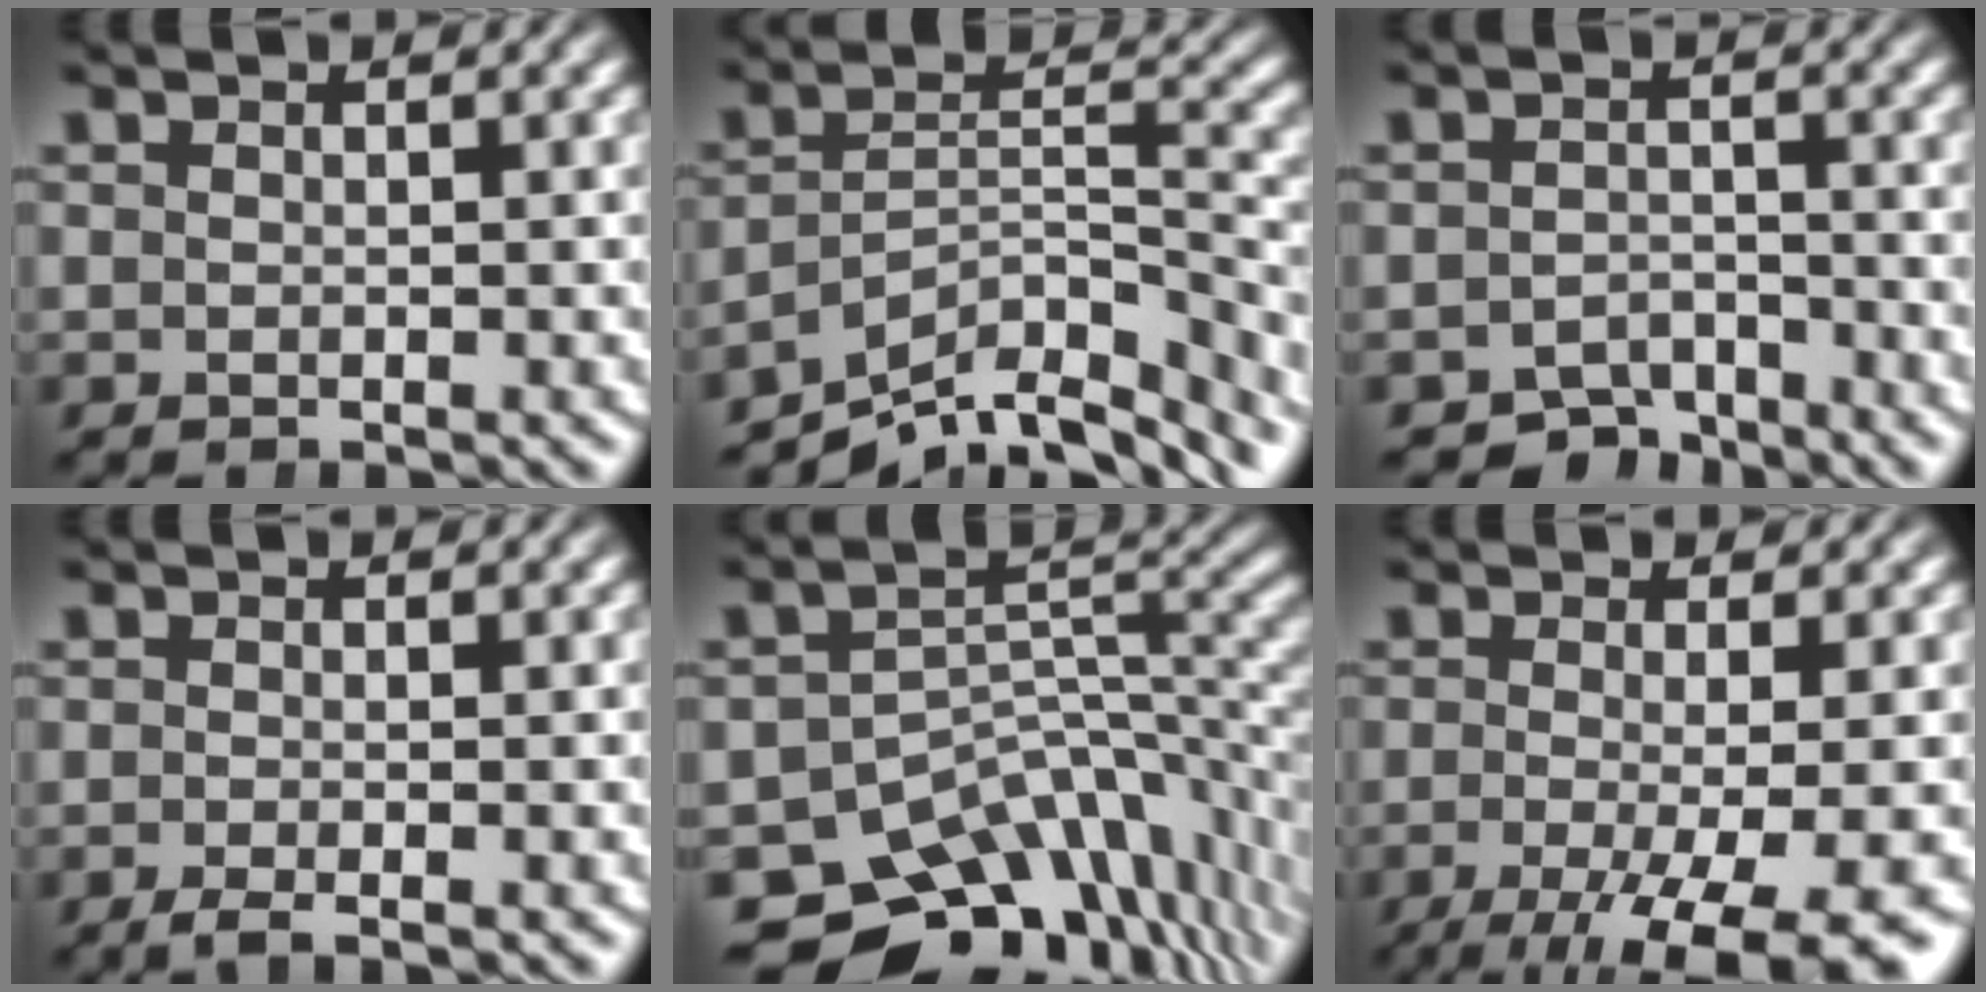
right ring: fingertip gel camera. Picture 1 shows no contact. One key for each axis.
{"total": 9.6, "fx": -6.2, "fy": 5.0, "fz": 5.4, "tx": -0.078, "ty": -0.021, "tz": -0.091}
{"total": 4.5, "fx": -4.1, "fy": 1.8, "fz": 0.4, "tx": 0.005, "ty": -0.016, "tz": -0.066}
{"total": 1.9, "fx": -1.6, "fy": 0.7, "fz": 0.8, "tx": -0.023, "ty": -0.008, "tz": -0.024}
{"total": 14.5, "fx": -8.5, "fy": 9.0, "fz": 7.6, "tx": -0.118, "ty": -0.037, "tz": -0.123}
{"total": 7.3, "fx": -3.9, "fy": 3.0, "fz": 5.3, "tx": -0.099, "ty": -0.043, "tz": -0.040}